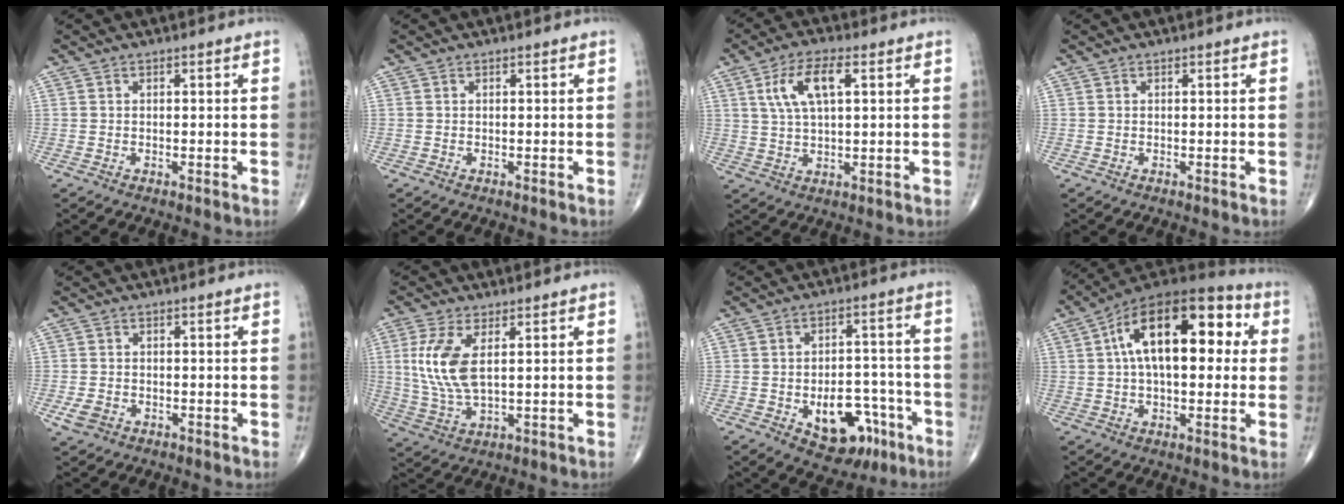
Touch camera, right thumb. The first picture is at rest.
{"total": 0.0}
{"total": 8.8, "force": [2.9, 3.5, 7.5], "torque": [-0.148, 0.004, 0.056]}
{"total": 0.0}
{"total": 3.1, "force": [-1.3, 2.3, 1.7], "torque": [-0.034, 0.002, -0.019]}
{"total": 10.0, "force": [2.2, 4.4, 8.8], "torque": [-0.203, -0.008, 0.051]}
{"total": 12.9, "force": [-5.5, 8.0, 8.5], "torque": [-0.079, 0.042, -0.066]}
{"total": 20.8, "force": [4.3, 10.6, 17.4], "torque": [-0.254, 0.032, 0.055]}